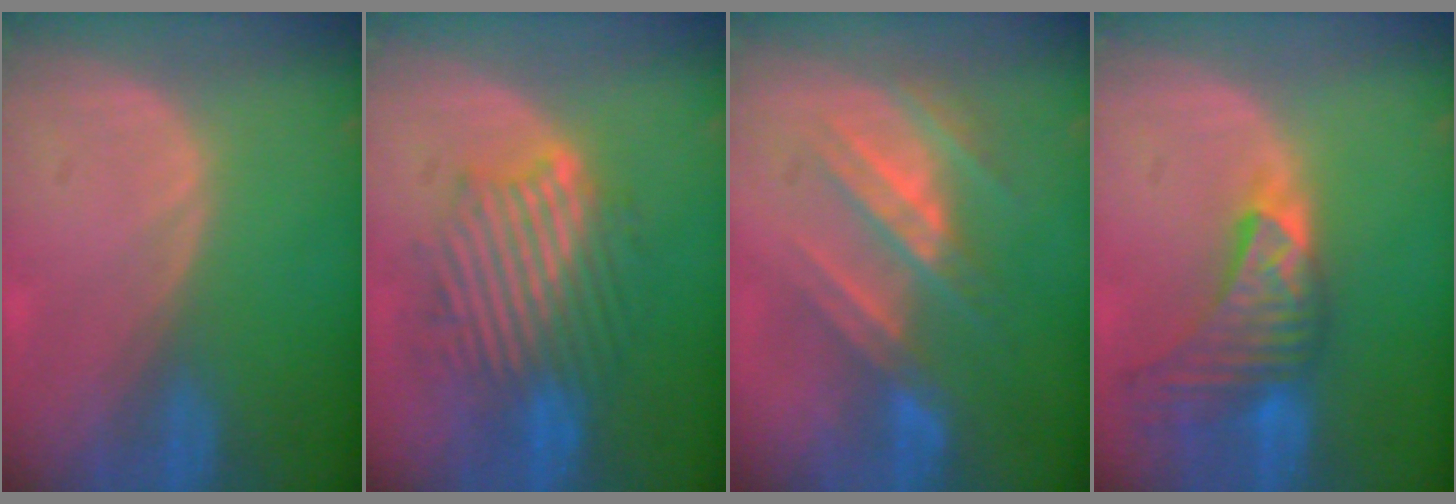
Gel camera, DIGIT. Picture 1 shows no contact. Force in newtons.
{"total": 9.3, "press": 9.3, "slide": 0.9}
{"total": 7.8, "press": 7.6, "slide": 1.7}
{"total": 9.1, "press": 8.2, "slide": 3.8}